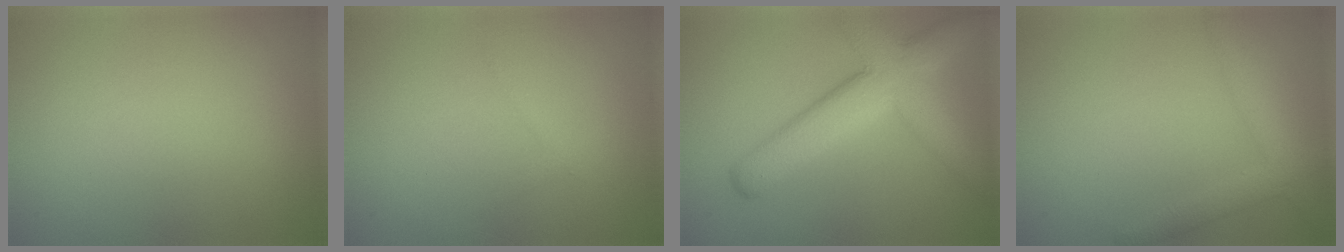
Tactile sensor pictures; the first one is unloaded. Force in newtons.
{"total": 0.7, "press": 0.7, "slide": 0.1}
{"total": 7.3, "press": 7.3, "slide": 0.5}
{"total": 2.9, "press": 2.9, "slide": 0.1}